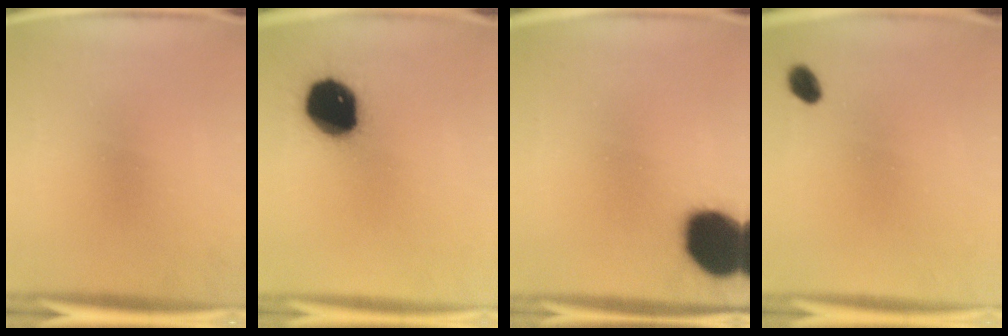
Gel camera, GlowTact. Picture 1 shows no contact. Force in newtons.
{"total": 17.6}
{"total": 19.2}
{"total": 2.8}